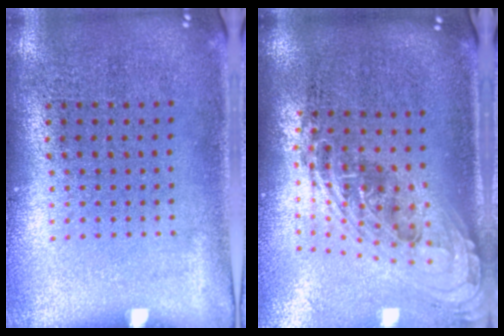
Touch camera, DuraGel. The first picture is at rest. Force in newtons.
{"total": 2.3, "press": 1.7, "slide": 1.5}